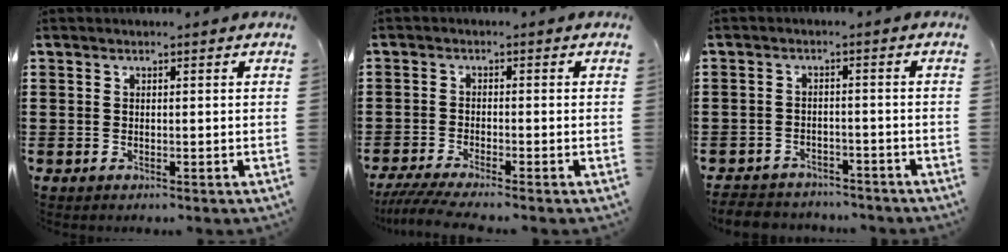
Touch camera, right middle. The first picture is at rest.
{"total": 3.0, "force": [-2.5, -0.1, 1.5], "torque": [-0.042, -0.012, -0.052]}
{"total": 3.2, "force": [-3.1, 0.6, 0.0], "torque": [-0.007, -0.002, -0.066]}